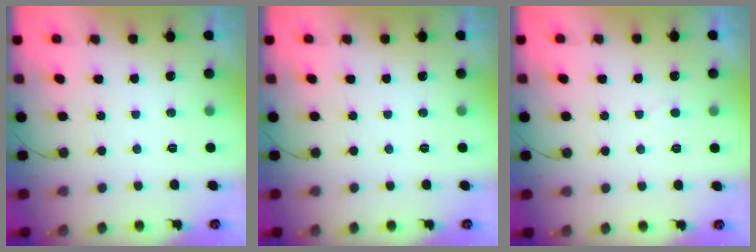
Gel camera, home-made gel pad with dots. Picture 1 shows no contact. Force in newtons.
{"total": 0.0}
{"total": 2.2, "press": 2.2, "slide": 0.2}